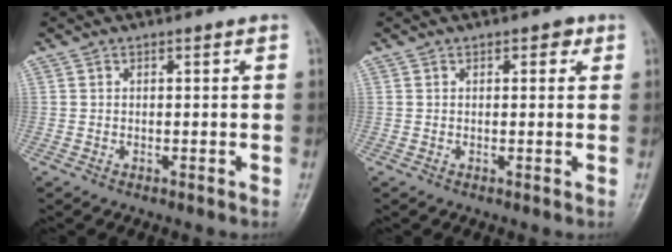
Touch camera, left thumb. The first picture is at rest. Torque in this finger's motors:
{"motor_torque": [-0.14, -0.08, 0.06, 0.05, 0.02]}